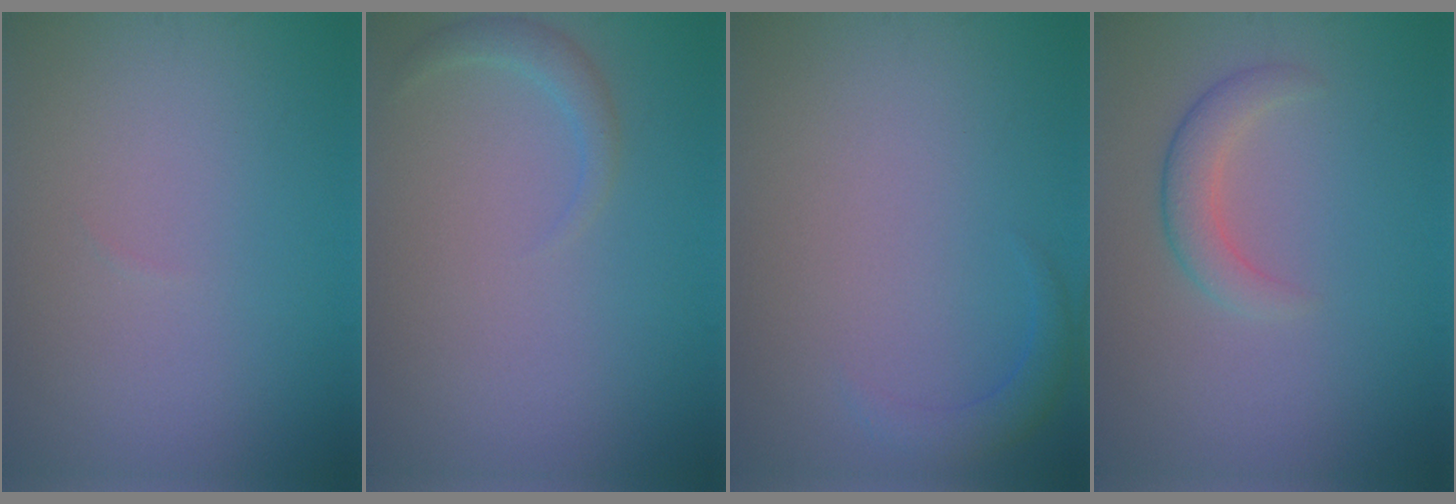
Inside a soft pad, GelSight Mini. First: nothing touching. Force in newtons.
{"total": 1.5, "press": 1.5, "slide": 0.2}
{"total": 1.6, "press": 1.6, "slide": 0.2}
{"total": 2.4, "press": 2.4, "slide": 0.2}